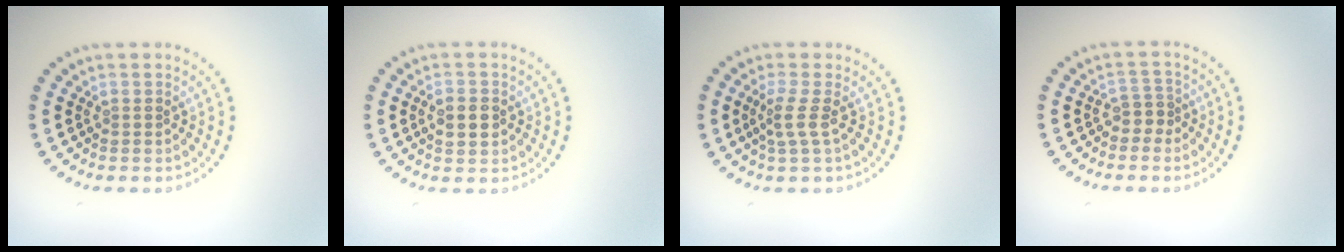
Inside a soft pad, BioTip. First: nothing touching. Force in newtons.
{"total": 2.6, "press": 2.6, "slide": 0.0}
{"total": 1.9, "press": 1.4, "slide": 1.3}
{"total": 1.6, "press": 1.2, "slide": 1.1}